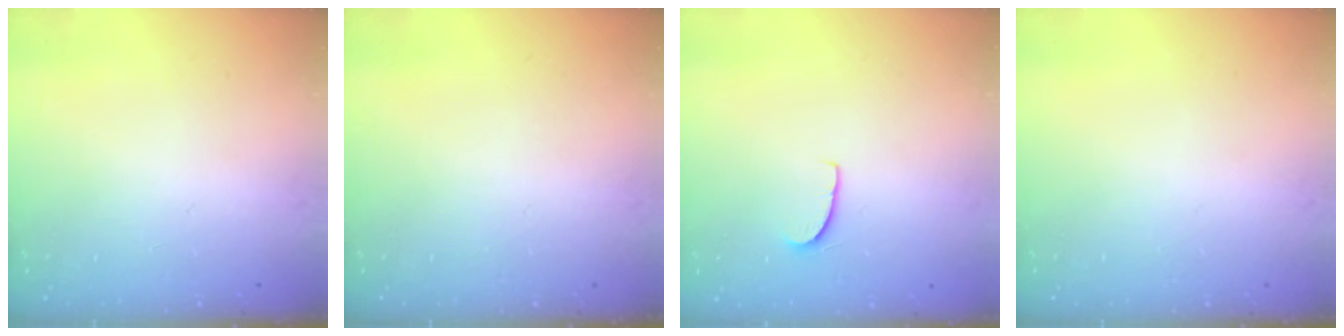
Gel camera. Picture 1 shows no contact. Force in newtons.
{"total": 0.0}
{"total": 5.7, "press": 5.7, "slide": 0.3}
{"total": 0.0}